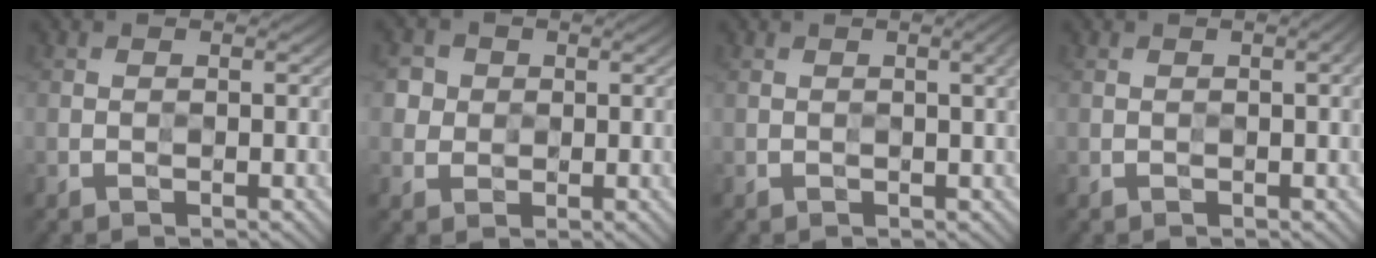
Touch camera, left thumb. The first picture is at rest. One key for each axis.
{"total": 3.2, "fx": 0.9, "fy": 3.0, "fz": 0.7, "tx": -0.025, "ty": -0.005, "tz": 0.011}
{"total": 2.6, "fx": 0.7, "fy": 0.5, "fz": 2.4, "tx": -0.035, "ty": 0.007, "tz": 0.009}
{"total": 1.9, "fx": 0.4, "fy": 0.4, "fz": 1.8, "tx": -0.026, "ty": 0.006, "tz": 0.005}